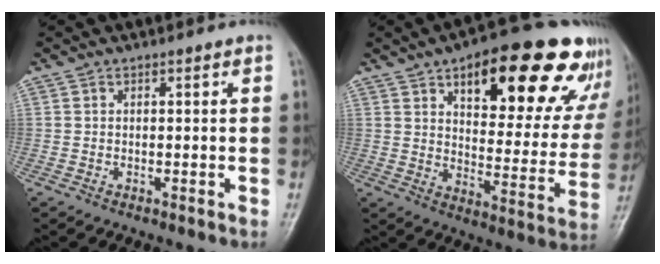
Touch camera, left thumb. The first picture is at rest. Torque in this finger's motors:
{"motor_torque": [1.85, 1.82, 1.62, -1.15, 0.13]}